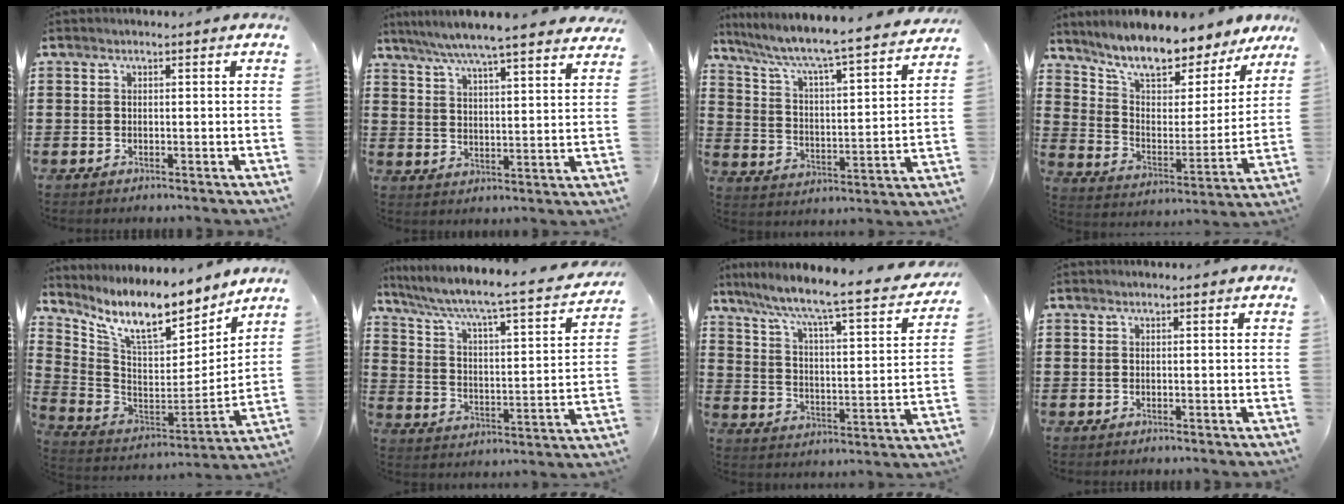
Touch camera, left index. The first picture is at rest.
{"total": 6.3, "force": [5.6, -0.5, 2.8], "torque": [-0.076, -0.030, 0.094]}
{"total": 5.2, "force": [4.5, -0.1, 2.6], "torque": [-0.072, -0.047, 0.064]}
{"total": 9.7, "force": [8.6, 1.9, 4.0], "torque": [-0.102, -0.061, 0.146]}
{"total": 10.6, "force": [8.5, 2.1, 6.0], "torque": [-0.144, -0.060, 0.144]}
{"total": 4.5, "force": [3.5, 0.1, 2.8], "torque": [-0.073, -0.040, 0.046]}
{"total": 5.9, "force": [4.9, -0.4, 3.2], "torque": [-0.087, -0.050, 0.069]}
{"total": 0.0}